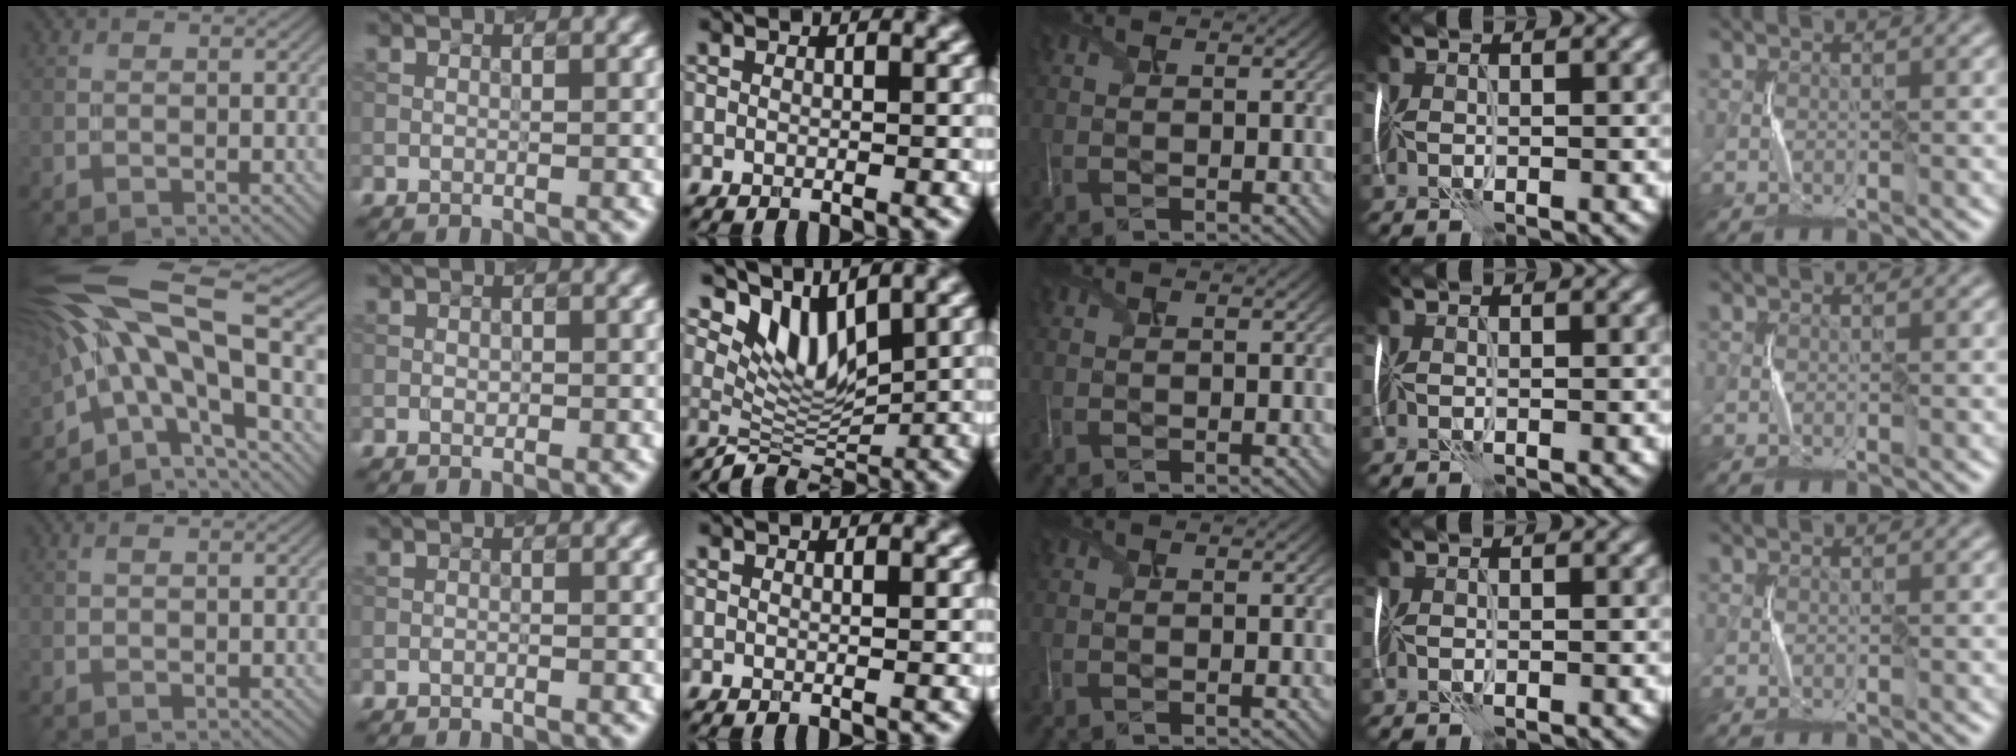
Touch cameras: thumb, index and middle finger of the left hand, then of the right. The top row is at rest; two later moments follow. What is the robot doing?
{"motion": "shake", "object": "plastic piggy bank"}